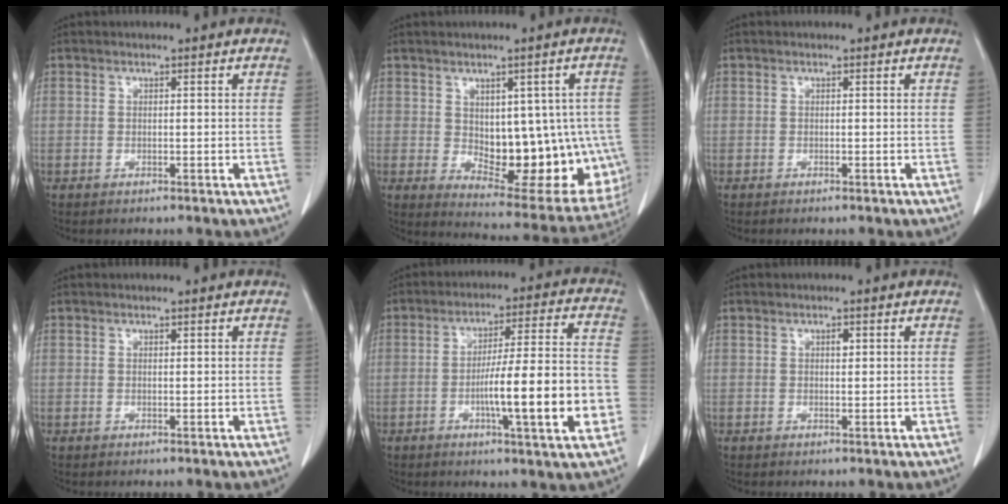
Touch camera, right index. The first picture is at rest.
{"total": 16.7, "force": [-1.3, 8.2, 14.5], "torque": [-0.155, 0.005, 0.011]}
{"total": 0.0}
{"total": 0.0}
{"total": 14.9, "force": [-3.9, 0.6, 14.4], "torque": [-0.225, 0.004, -0.059]}
{"total": 0.9, "force": [0.3, 0.5, 0.7], "torque": [-0.012, 0.000, 0.004]}